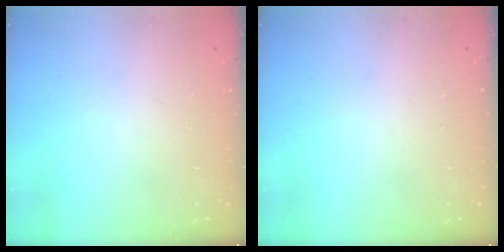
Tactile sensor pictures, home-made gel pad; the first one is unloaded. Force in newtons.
{"total": 0.0}